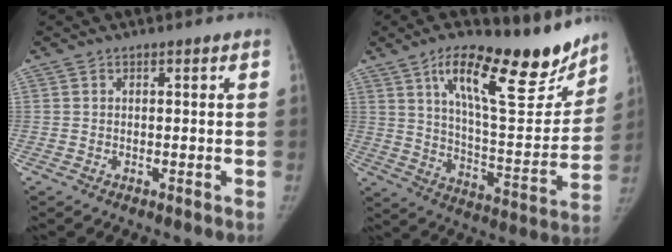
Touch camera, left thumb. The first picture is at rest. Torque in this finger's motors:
{"motor_torque": [0.76, -0.17, 1.52, -1.25, 0.13]}